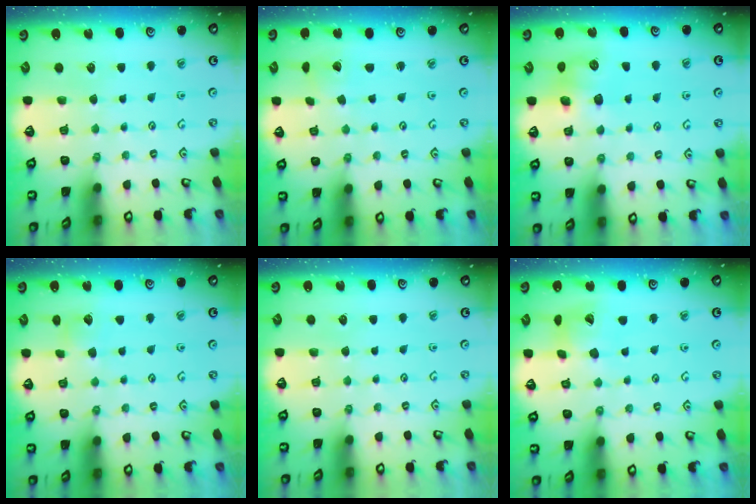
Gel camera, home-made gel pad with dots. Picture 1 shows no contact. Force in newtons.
{"total": 2.3, "press": 2.3, "slide": 0.1}
{"total": 8.0, "press": 8.0, "slide": 0.5}
{"total": 3.1, "press": 3.0, "slide": 0.5}
{"total": 0.0}
{"total": 10.5, "press": 10.4, "slide": 1.3}